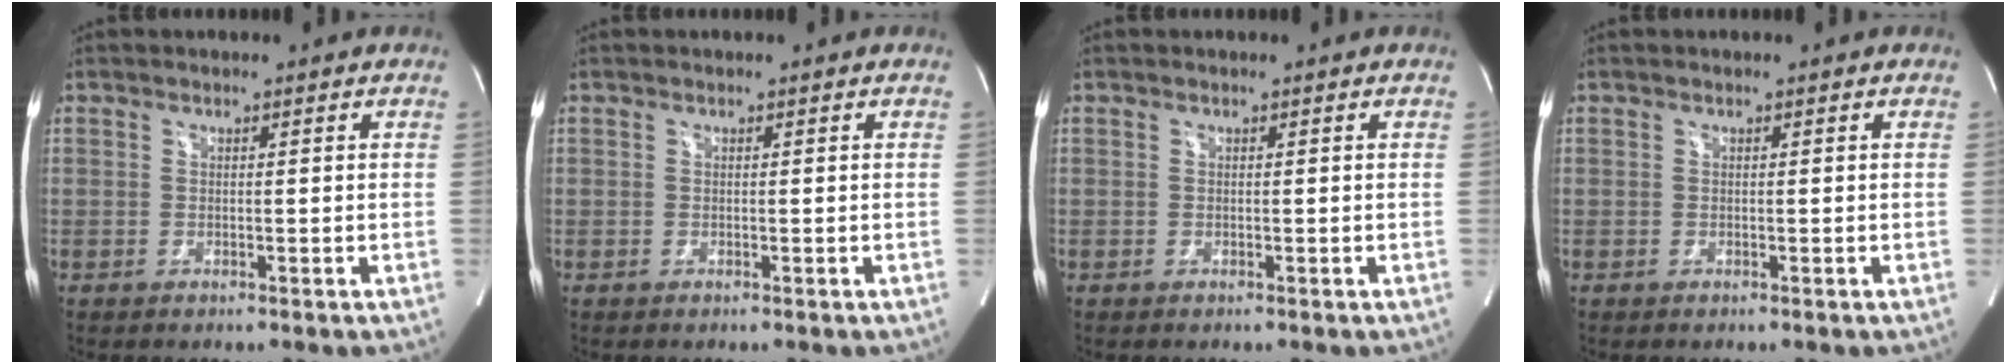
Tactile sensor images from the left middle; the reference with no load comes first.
{"total": 0.0}
{"total": 0.0}
{"total": 0.0}